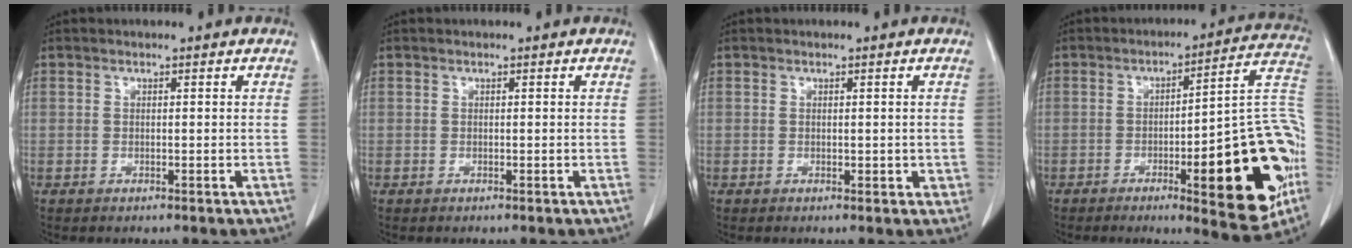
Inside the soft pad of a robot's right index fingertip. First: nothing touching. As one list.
[{"total": 0.0}, {"total": 1.7, "force": [0.1, 1.3, 1.1], "torque": [-0.009, 0.003, 0.005]}, {"total": 22.3, "force": [-6.2, 3.9, 21.1], "torque": [-0.202, 0.021, -0.070]}]